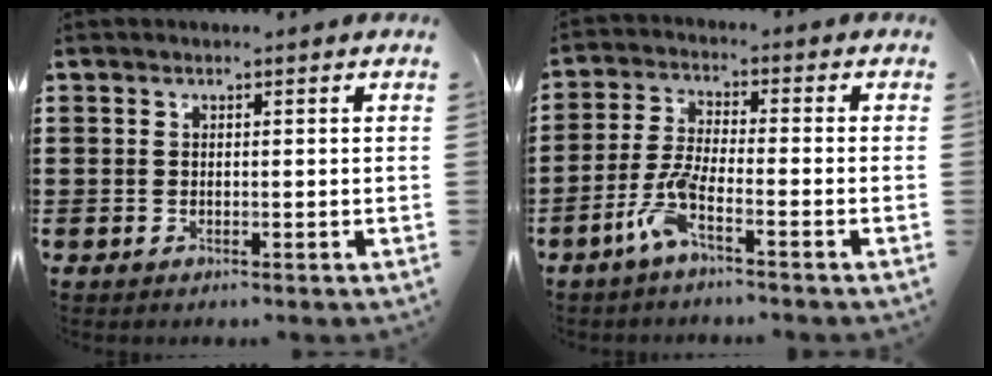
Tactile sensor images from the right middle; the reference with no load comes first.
{"total": 5.7, "force": [-3.3, 1.0, 4.6], "torque": [-0.109, -0.010, -0.067]}